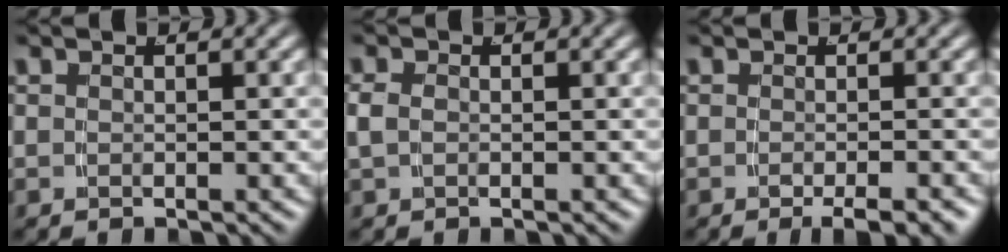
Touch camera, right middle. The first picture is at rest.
{"total": 1.3, "force": [0.0, 0.9, 1.0], "torque": [-0.033, -0.004, 0.006]}
{"total": 2.7, "force": [-2.0, 0.0, 1.7], "torque": [-0.023, -0.002, -0.029]}